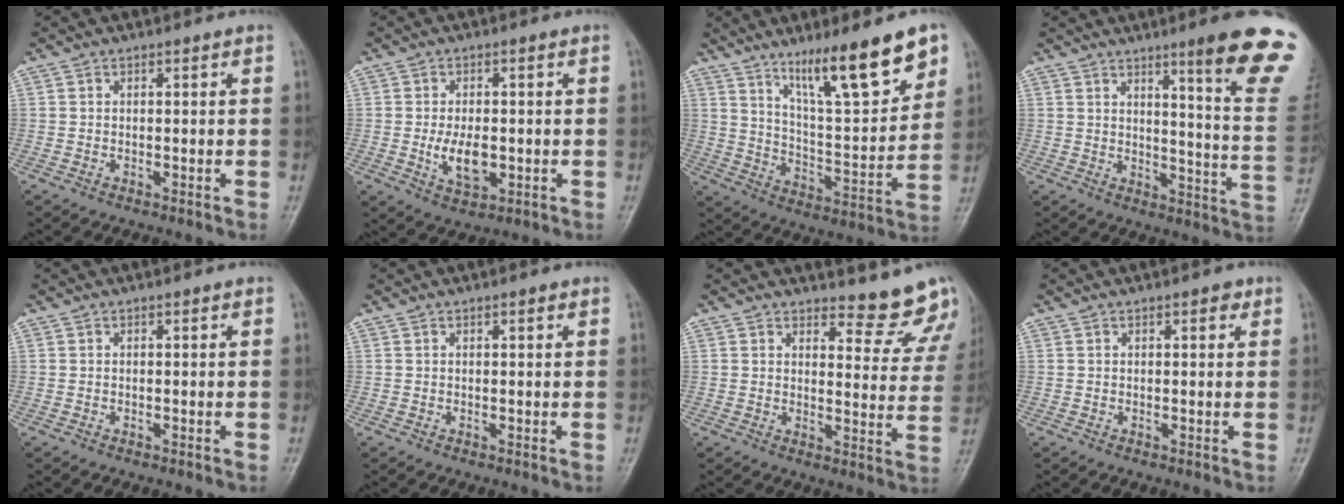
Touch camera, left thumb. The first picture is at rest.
{"total": 6.5, "force": [-0.9, 3.5, 5.4], "torque": [-0.089, -0.006, -0.009]}
{"total": 18.3, "force": [11.5, 4.0, 13.7], "torque": [-0.186, -0.062, 0.195]}
{"total": 17.6, "force": [11.1, 1.1, 13.6], "torque": [-0.145, -0.068, 0.139]}
{"total": 0.0}
{"total": 0.7, "force": [0.4, 0.2, 0.6], "torque": [-0.009, 0.000, 0.005]}
{"total": 9.9, "force": [9.5, 2.5, 1.2], "torque": [0.023, -0.093, 0.100]}
{"total": 1.6, "force": [0.9, 0.7, 1.1], "torque": [-0.009, -0.001, 0.008]}